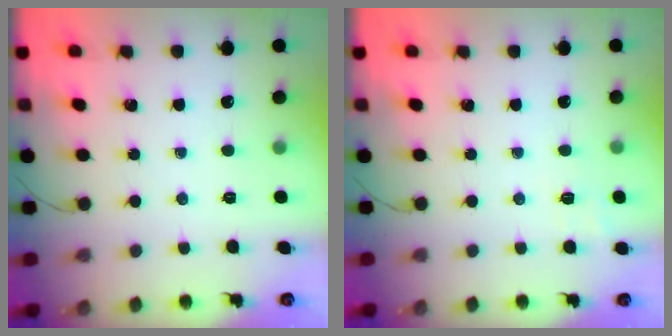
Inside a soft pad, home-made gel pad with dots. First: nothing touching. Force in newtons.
{"total": 5.5, "press": 5.2, "slide": 2.0}